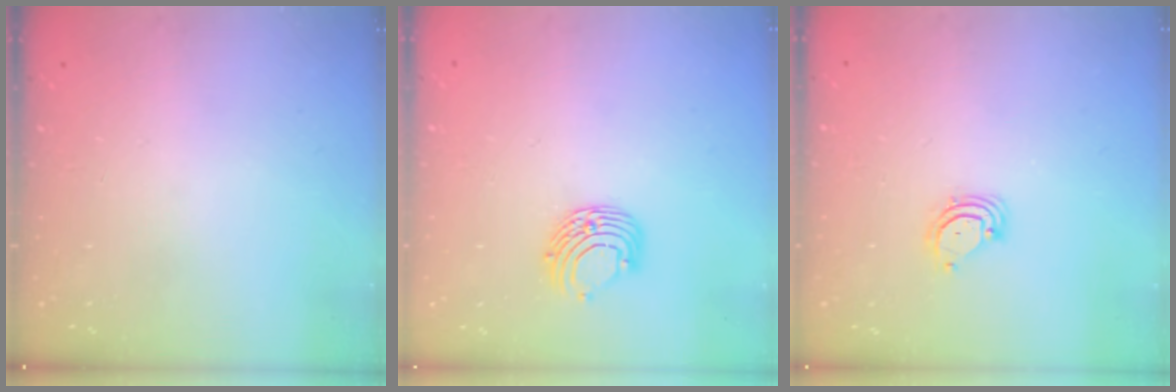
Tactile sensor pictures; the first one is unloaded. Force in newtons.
{"total": 8.2, "press": 8.2, "slide": 0.8}
{"total": 3.8, "press": 3.8, "slide": 0.2}